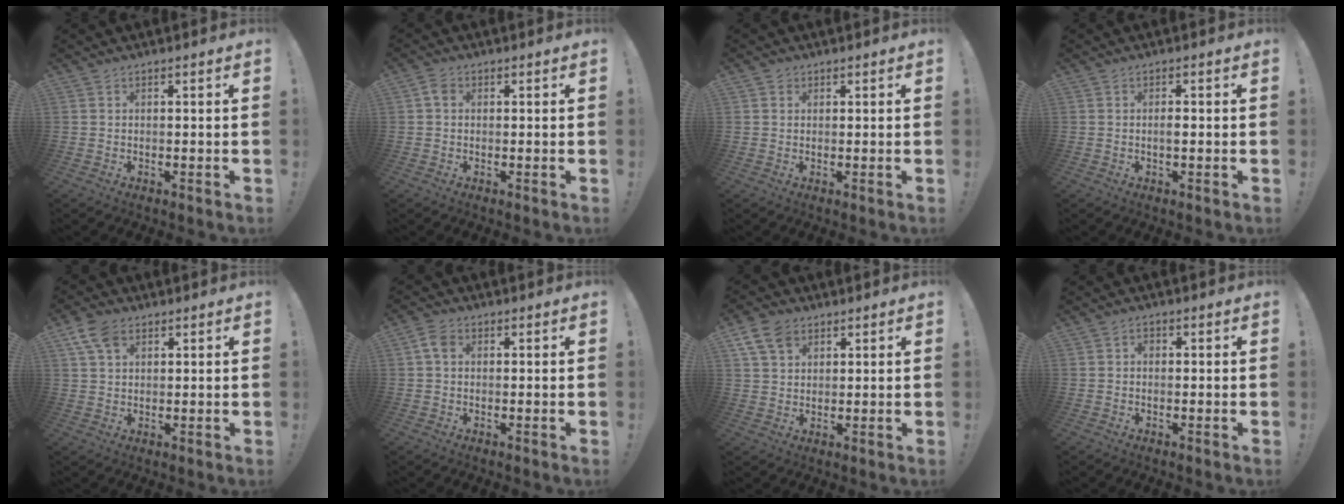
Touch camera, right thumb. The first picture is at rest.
{"total": 2.7, "force": [0.3, 2.1, 1.8], "torque": [-0.027, 0.006, 0.004]}
{"total": 1.5, "force": [0.8, 1.2, 0.2], "torque": [0.002, -0.002, 0.013]}
{"total": 1.8, "force": [-0.5, 0.6, 1.6], "torque": [-0.024, 0.000, -0.011]}
{"total": 7.0, "force": [3.6, 4.6, 3.9], "torque": [-0.066, -0.005, 0.070]}
{"total": 4.4, "force": [0.9, 3.1, 3.1], "torque": [-0.050, 0.008, 0.018]}
{"total": 7.9, "force": [4.4, 5.3, 3.9], "torque": [-0.070, -0.008, 0.087]}
{"total": 1.4, "force": [-0.4, 1.1, 0.8], "torque": [-0.016, 0.006, -0.008]}